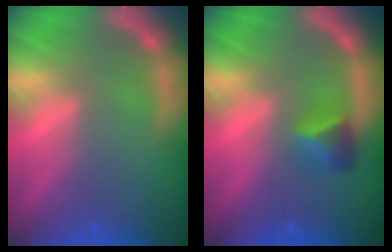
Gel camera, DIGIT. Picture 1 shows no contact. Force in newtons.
{"total": 2.4}